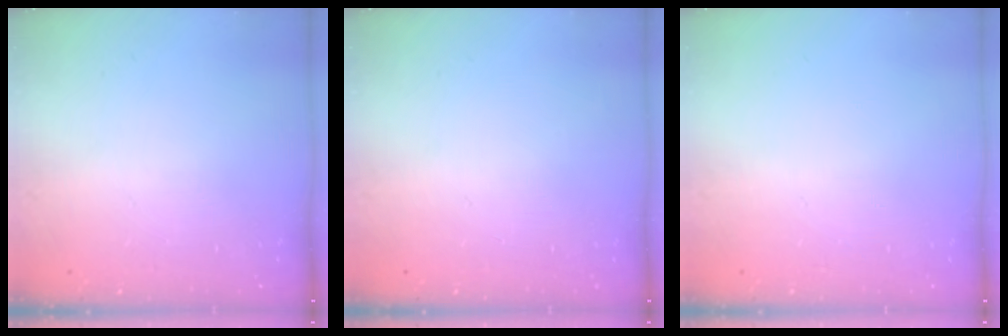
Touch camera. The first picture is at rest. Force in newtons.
{"total": 0.0}
{"total": 0.0}